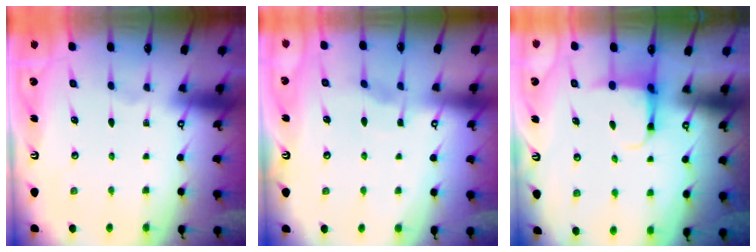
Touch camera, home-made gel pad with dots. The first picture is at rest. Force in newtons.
{"total": 3.6, "press": 3.5, "slide": 0.5}
{"total": 4.0, "press": 3.7, "slide": 1.3}